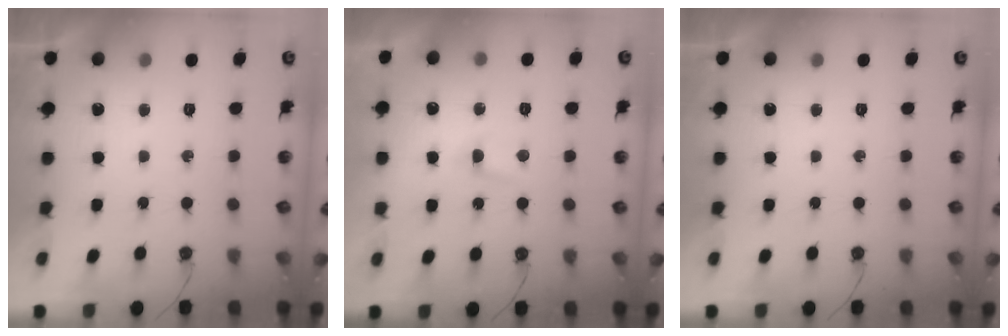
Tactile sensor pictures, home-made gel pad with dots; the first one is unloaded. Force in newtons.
{"total": 3.0, "press": 3.0, "slide": 0.3}
{"total": 0.0}